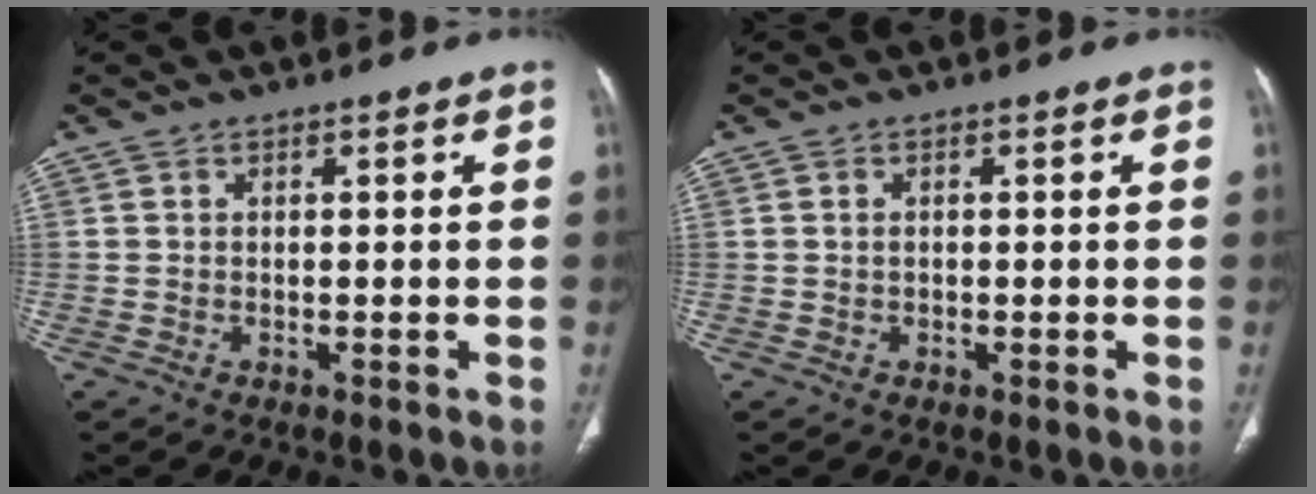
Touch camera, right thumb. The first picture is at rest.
{"total": 0.8, "force": [0.1, 0.6, 0.5], "torque": [-0.011, 0.003, 0.004]}